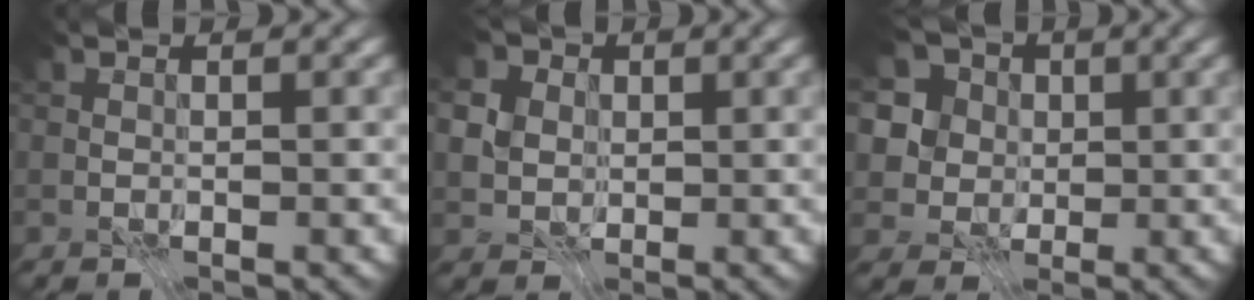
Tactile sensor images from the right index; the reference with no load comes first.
{"total": 12.2, "force": [4.5, 9.8, 5.6], "torque": [-0.130, 0.029, 0.064]}
{"total": 8.5, "force": [3.0, 6.8, 4.0], "torque": [-0.079, 0.010, 0.030]}